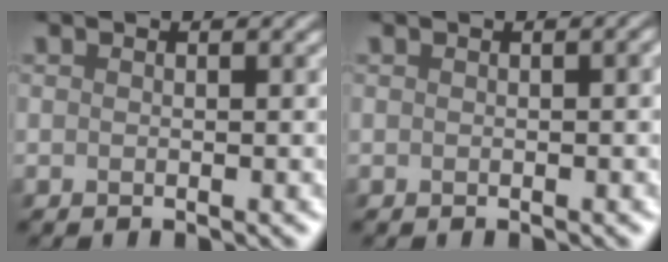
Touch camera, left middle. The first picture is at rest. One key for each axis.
{"total": 1.3, "fx": -0.3, "fy": 0.7, "fz": 1.1, "tx": -0.005, "ty": 0.008, "tz": -0.008}